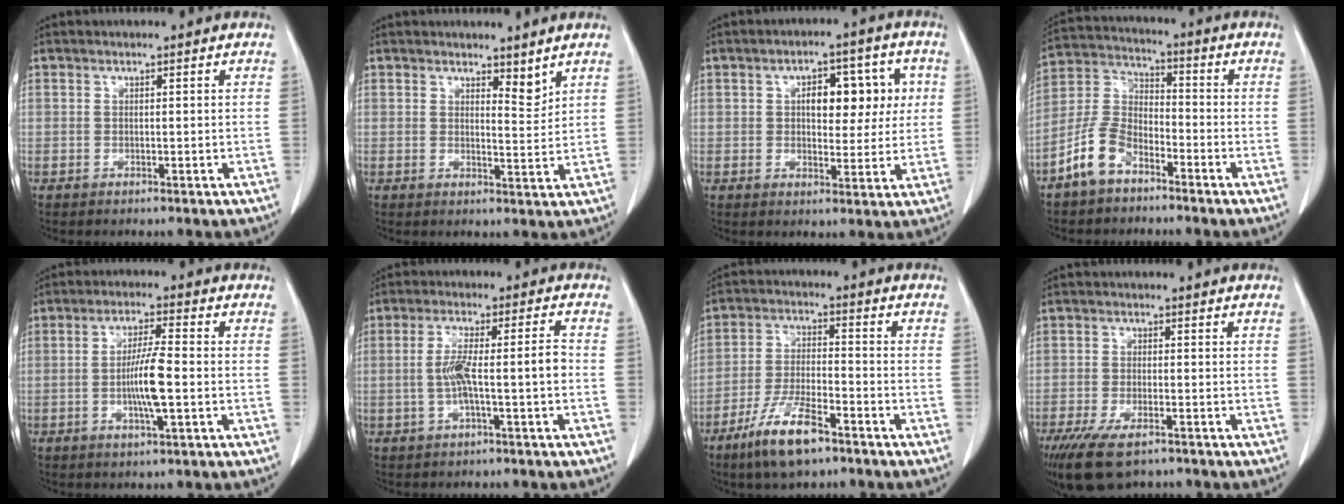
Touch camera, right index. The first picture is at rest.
{"total": 3.1, "force": [2.6, 0.8, 1.5], "torque": [-0.022, -0.013, 0.042]}
{"total": 8.8, "force": [2.0, 4.6, 7.2], "torque": [-0.091, 0.027, 0.031]}
{"total": 8.6, "force": [-5.5, 4.6, 4.7], "torque": [-0.117, 0.014, -0.115]}
{"total": 7.0, "force": [-1.3, 0.5, 6.8], "torque": [-0.131, -0.003, -0.028]}
{"total": 6.9, "force": [-1.3, 0.4, 6.8], "torque": [-0.132, 0.019, -0.022]}
{"total": 10.2, "force": [-6.7, 2.5, 7.3], "torque": [-0.145, -0.014, -0.123]}
{"total": 9.6, "force": [-6.8, 3.3, 5.9], "torque": [-0.107, -0.017, -0.112]}